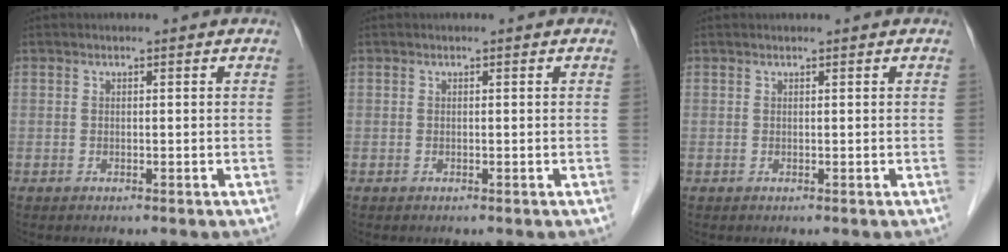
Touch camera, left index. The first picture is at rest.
{"total": 0.0}
{"total": 0.0}